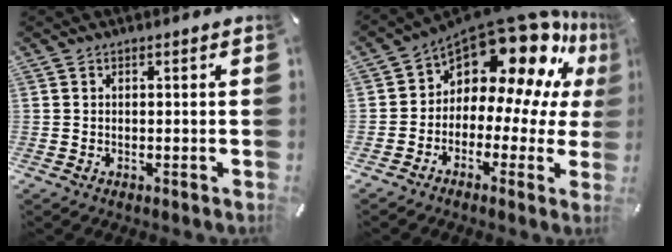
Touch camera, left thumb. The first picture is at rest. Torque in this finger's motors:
{"motor_torque": [1.85, 3.16, 0.57, -0.04, 0.13]}